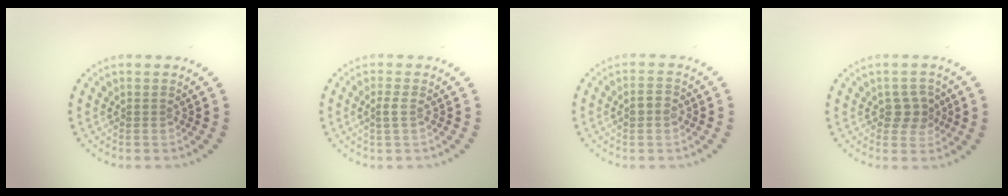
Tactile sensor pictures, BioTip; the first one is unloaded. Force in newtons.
{"total": 0.8, "press": 0.7, "slide": 0.4}
{"total": 1.5, "press": 1.5, "slide": 0.1}
{"total": 2.2, "press": 2.1, "slide": 0.6}